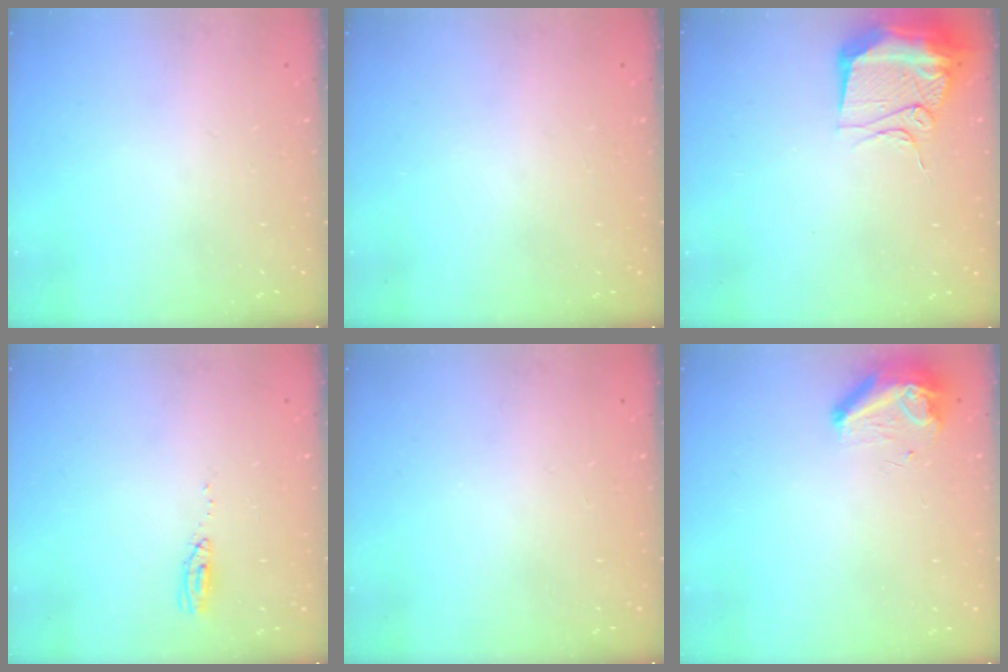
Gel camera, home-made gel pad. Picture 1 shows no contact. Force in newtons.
{"total": 0.0}
{"total": 12.1, "press": 12.0, "slide": 1.6}
{"total": 3.6, "press": 3.2, "slide": 1.5}
{"total": 0.0}
{"total": 14.6, "press": 9.9, "slide": 10.7}